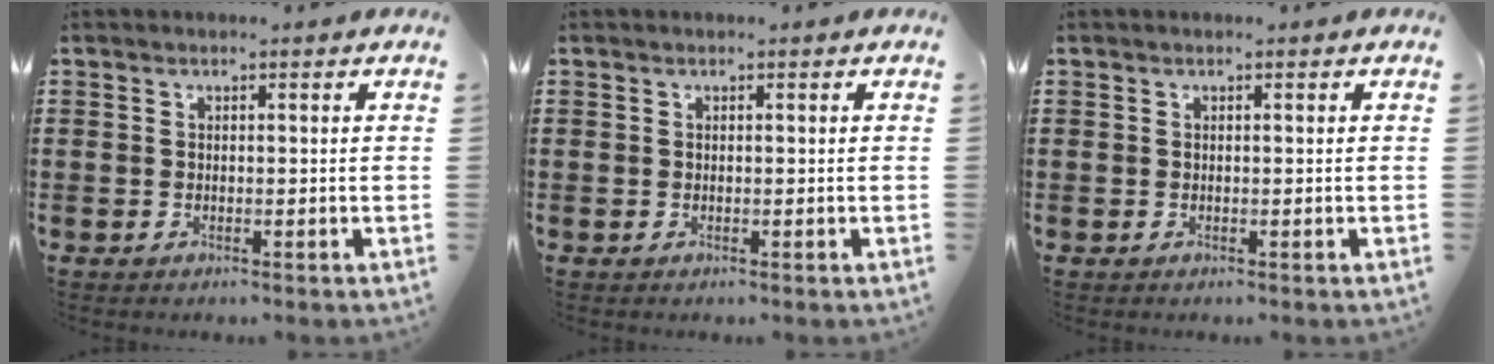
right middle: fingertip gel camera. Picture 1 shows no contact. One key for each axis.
{"total": 0.0}
{"total": 0.0}